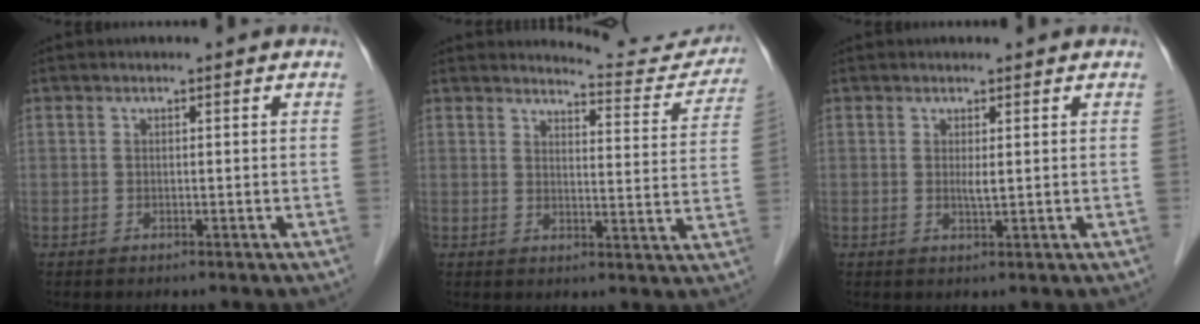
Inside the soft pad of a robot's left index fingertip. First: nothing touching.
{"total": 9.5, "force": [9.5, 1.0, -0.2], "torque": [0.016, -0.044, 0.097]}
{"total": 1.0, "force": [0.1, 0.1, 1.0], "torque": [-0.024, -0.007, 0.002]}